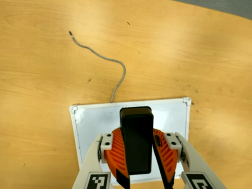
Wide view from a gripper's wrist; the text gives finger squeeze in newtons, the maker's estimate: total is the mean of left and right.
{"total": 9.7, "left": 9.9, "right": 9.4}